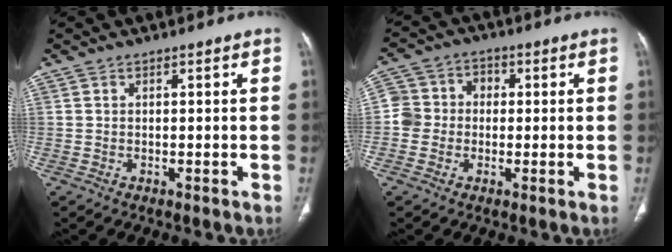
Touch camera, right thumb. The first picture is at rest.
{"total": 6.6, "force": [-0.6, 6.1, 2.2], "torque": [-0.022, 0.027, -0.021]}